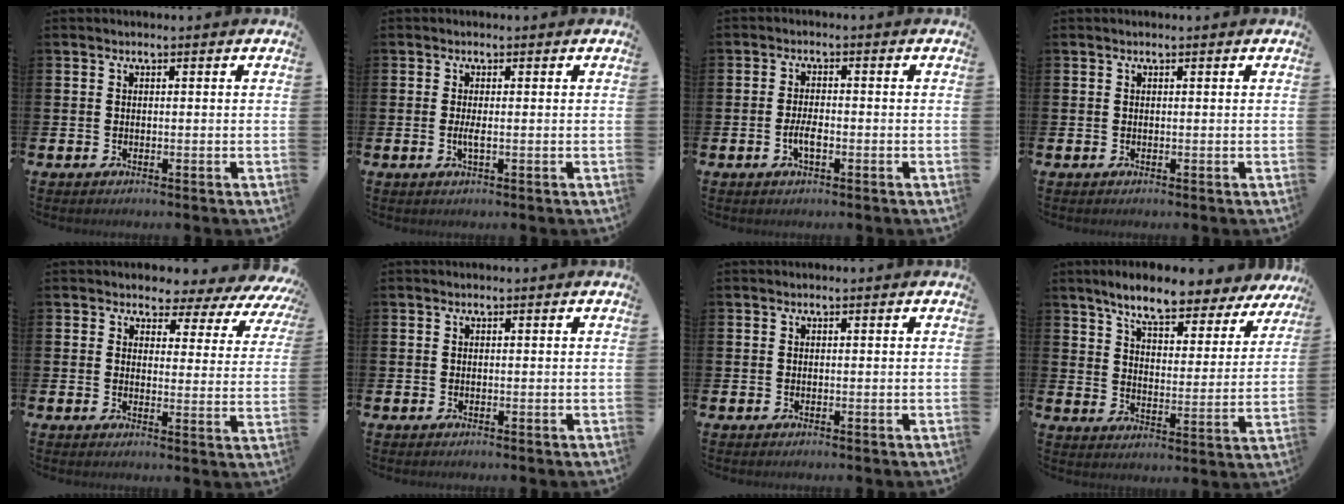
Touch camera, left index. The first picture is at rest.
{"total": 1.4, "force": [-0.2, 0.2, 1.4], "torque": [-0.034, 0.002, -0.003]}
{"total": 2.7, "force": [-0.9, 1.0, 2.4], "torque": [-0.050, -0.001, -0.018]}
{"total": 0.0}
{"total": 3.2, "force": [2.7, 1.7, 0.4], "torque": [-0.017, -0.035, 0.036]}
{"total": 0.0}
{"total": 0.0}
{"total": 8.0, "force": [7.1, 1.3, 3.3], "torque": [-0.089, -0.040, 0.121]}